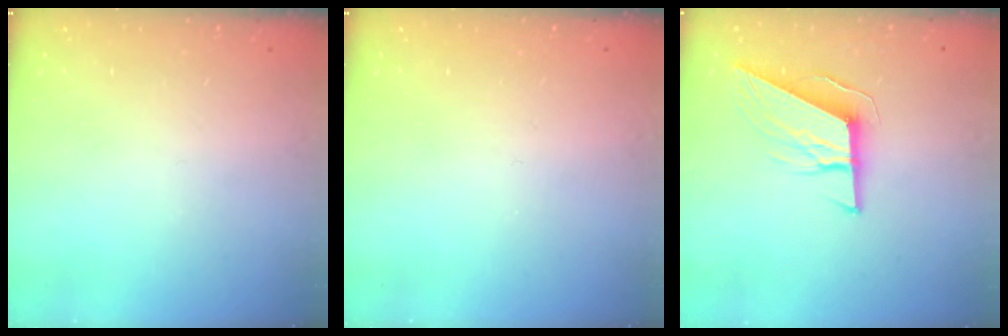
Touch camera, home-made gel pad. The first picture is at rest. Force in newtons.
{"total": 0.0}
{"total": 10.3, "press": 10.0, "slide": 2.8}